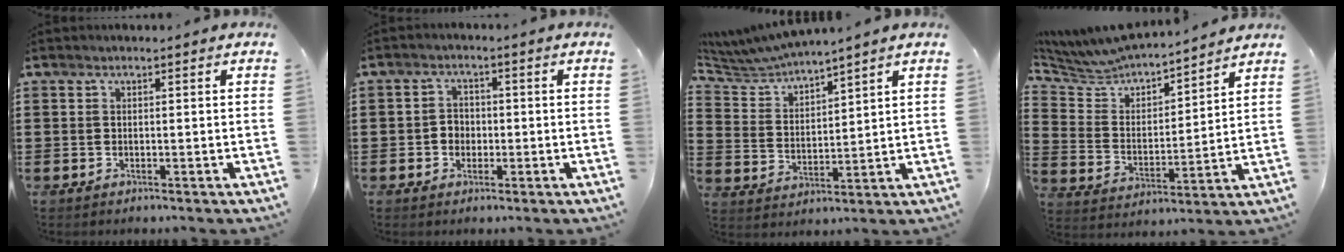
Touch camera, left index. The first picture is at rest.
{"total": 2.5, "force": [-0.7, 2.2, 0.8], "torque": [-0.024, 0.005, -0.019]}
{"total": 4.7, "force": [4.7, 0.3, 0.7], "torque": [-0.041, -0.025, 0.079]}
{"total": 5.6, "force": [5.5, 1.0, 0.2], "torque": [-0.042, -0.046, 0.089]}